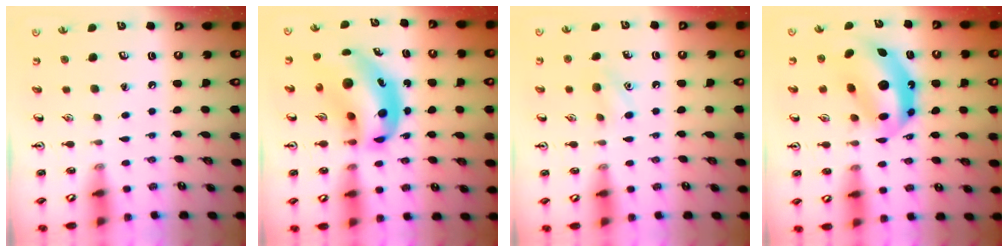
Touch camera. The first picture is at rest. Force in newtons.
{"total": 13.3, "press": 12.8, "slide": 3.9}
{"total": 6.9, "press": 6.6, "slide": 2.1}
{"total": 11.5, "press": 10.9, "slide": 3.5}